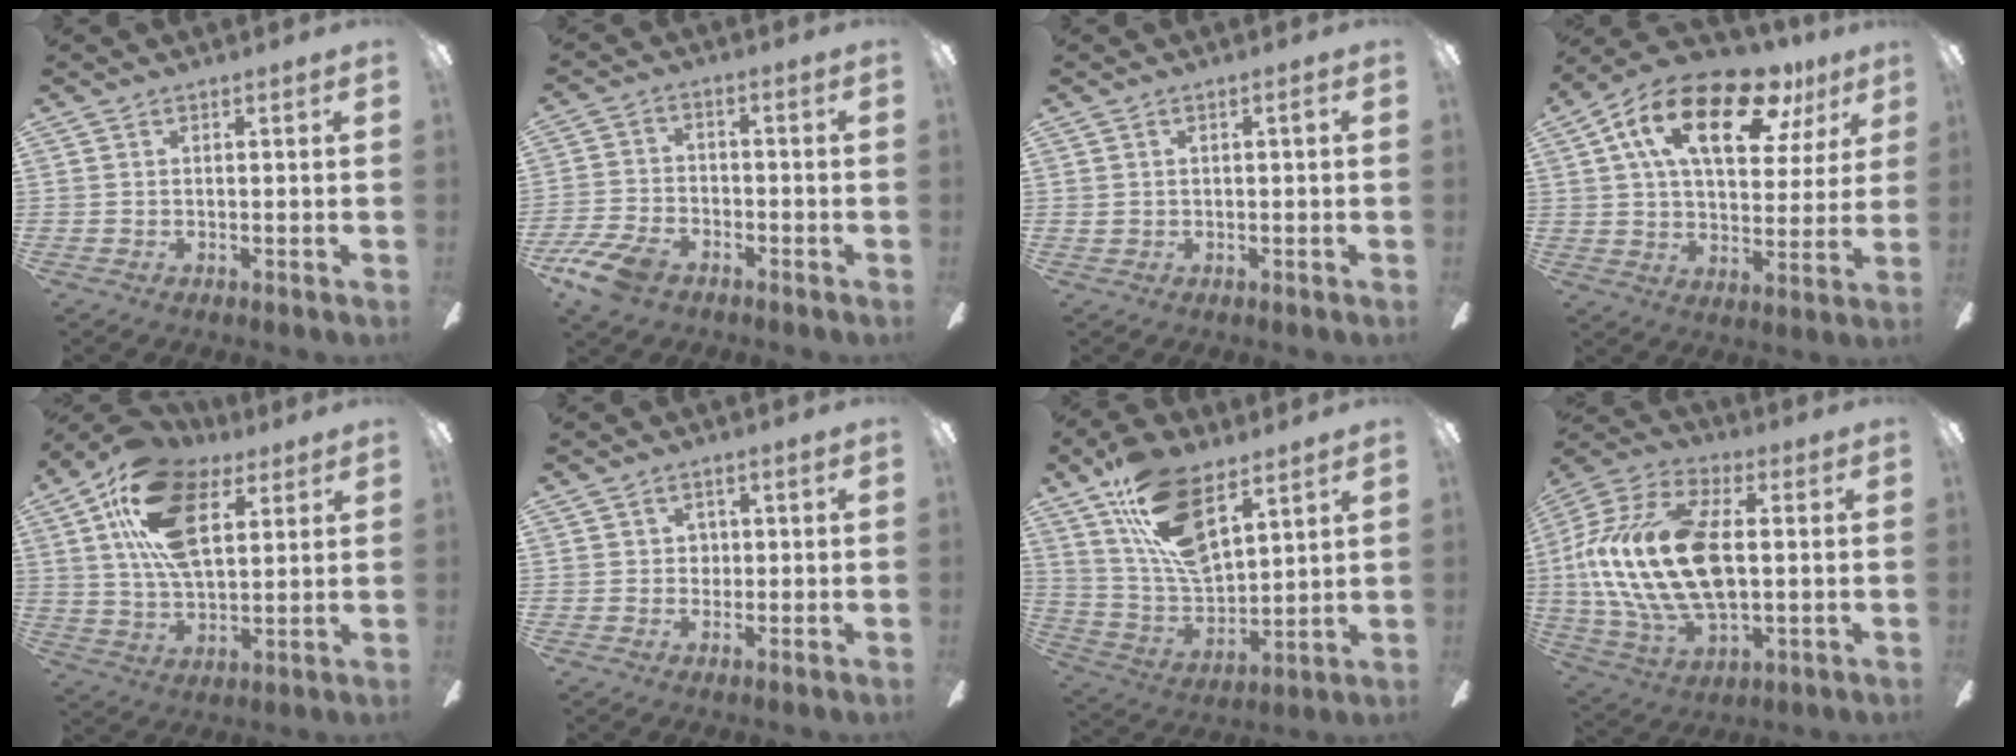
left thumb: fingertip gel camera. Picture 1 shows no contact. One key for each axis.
{"total": 9.2, "fx": -6.1, "fy": 4.7, "fz": 5.2, "tx": -0.119, "ty": 0.023, "tz": -0.116}
{"total": 1.1, "fx": 0.1, "fy": 0.6, "fz": 1.0, "tx": -0.019, "ty": 0.007, "tz": 0.000}
{"total": 20.5, "fx": 10.5, "fy": 9.7, "fz": 14.7, "tx": -0.246, "ty": -0.028, "tz": 0.174}
{"total": 20.0, "fx": 9.4, "fy": 10.7, "fz": 14.1, "tx": -0.277, "ty": -0.013, "tz": 0.162}
{"total": 2.1, "fx": 0.5, "fy": 2.0, "fz": 0.5, "tx": -0.008, "ty": 0.006, "tz": 0.004}
{"total": 17.8, "fx": 10.6, "fy": 8.3, "fz": 11.7, "tx": -0.234, "ty": -0.049, "tz": 0.191}
{"total": 22.8, "fx": 1.5, "fy": 12.9, "fz": 18.8, "tx": -0.408, "ty": 0.002, "tz": 0.026}